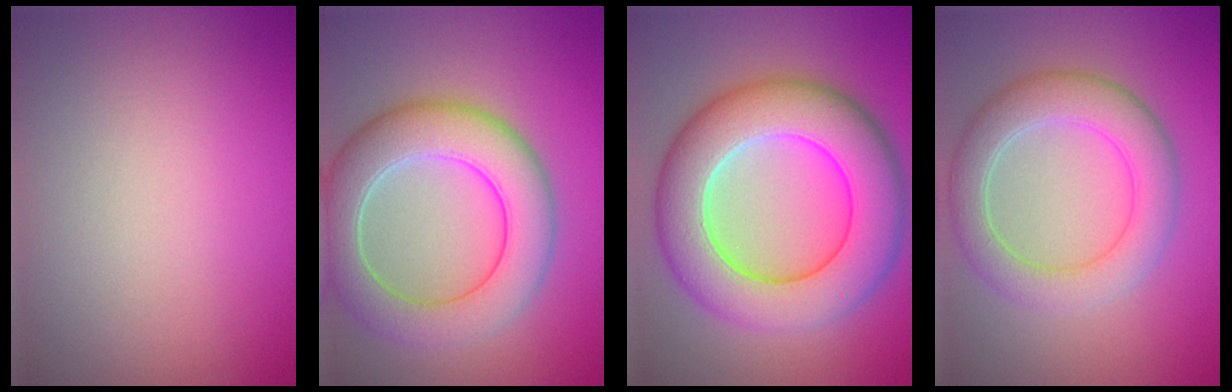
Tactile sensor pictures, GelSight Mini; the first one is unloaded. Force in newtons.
{"total": 7.6, "press": 7.6, "slide": 0.3}
{"total": 10.8, "press": 10.8, "slide": 0.6}
{"total": 5.3, "press": 5.3, "slide": 0.5}